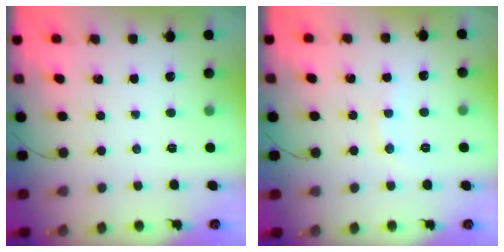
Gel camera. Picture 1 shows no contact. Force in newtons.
{"total": 6.6, "press": 6.3, "slide": 1.7}